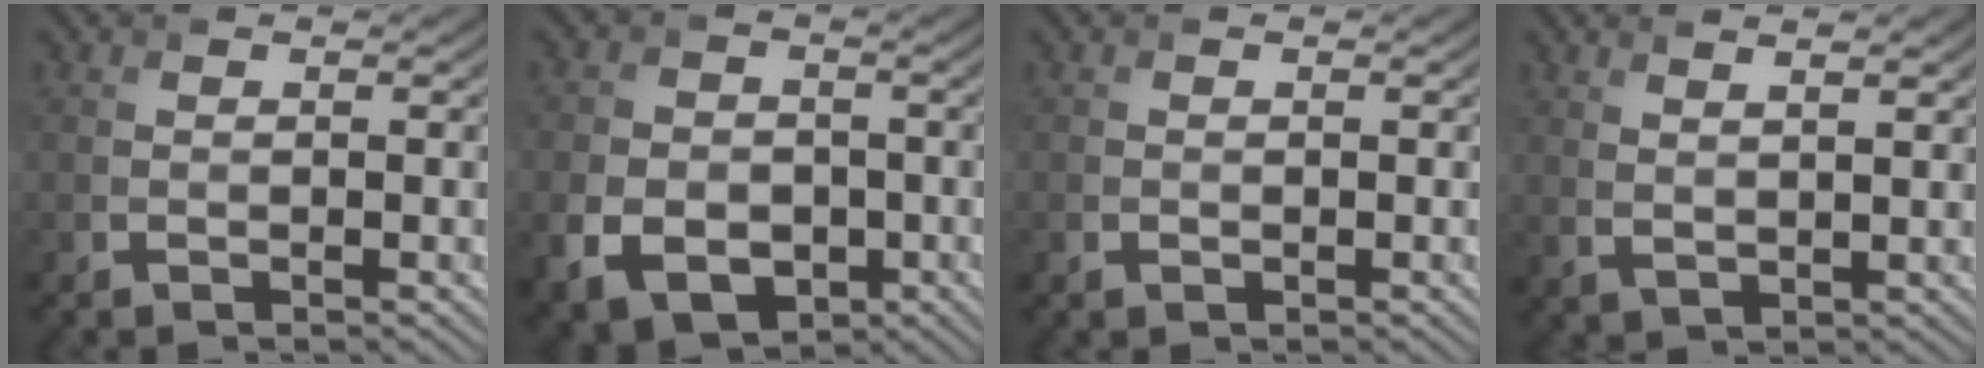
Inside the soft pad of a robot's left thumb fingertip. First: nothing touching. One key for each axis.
{"total": 8.8, "fx": -3.1, "fy": 6.9, "fz": 4.7, "tx": -0.100, "ty": -0.032, "tz": -0.065}
{"total": 0.7, "fx": -0.3, "fy": 0.5, "fz": 0.3, "tx": -0.007, "ty": -0.003, "tz": -0.005}
{"total": 3.2, "fx": 2.3, "fy": 0.7, "fz": 2.1, "tx": -0.034, "ty": 0.001, "tz": 0.040}